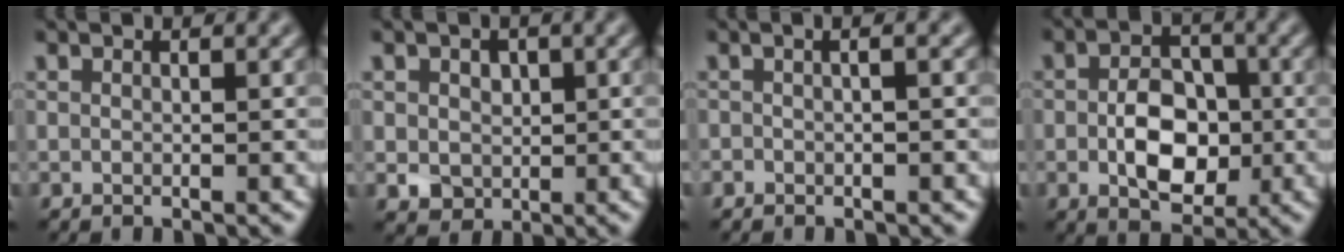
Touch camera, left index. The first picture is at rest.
{"total": 2.7, "force": [0.3, 2.2, 1.5], "torque": [-0.030, -0.005, 0.004]}
{"total": 1.1, "force": [0.0, 0.2, 1.1], "torque": [-0.013, -0.007, -0.003]}
{"total": 5.7, "force": [-0.7, 3.6, 4.3], "torque": [-0.074, -0.005, -0.012]}